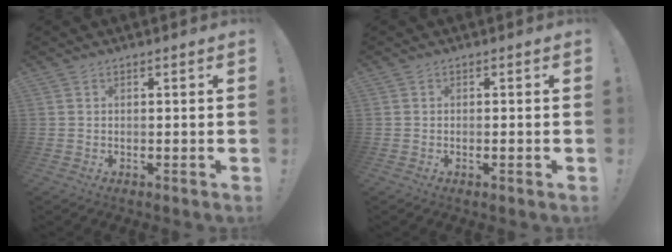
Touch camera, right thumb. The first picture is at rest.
{"total": 1.0, "force": [-0.6, 0.0, 0.8], "torque": [-0.020, 0.003, -0.009]}